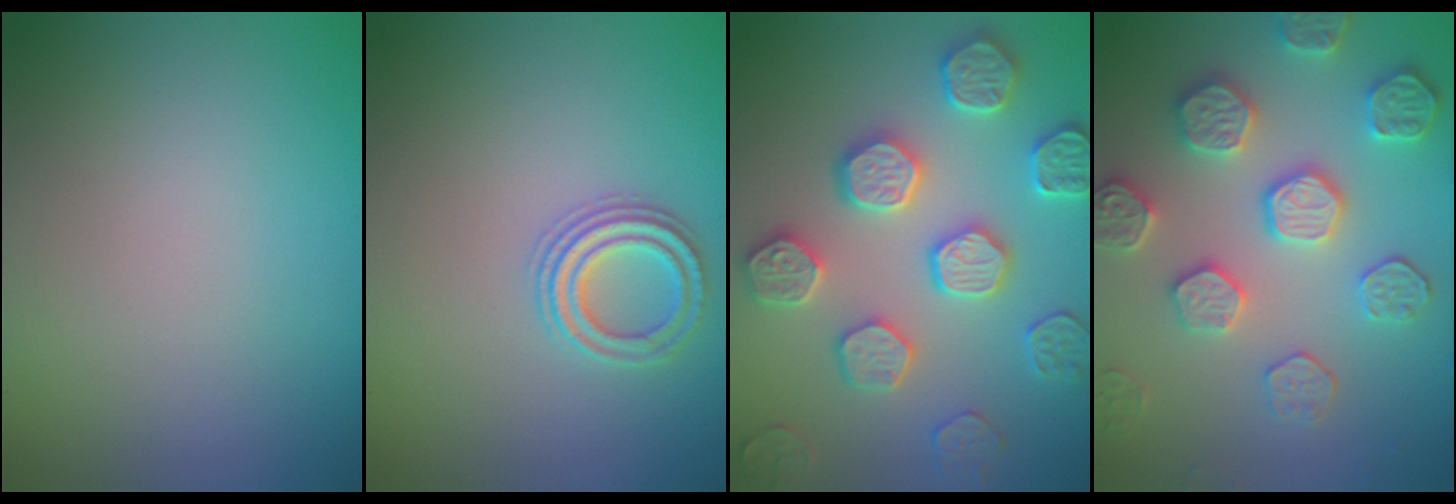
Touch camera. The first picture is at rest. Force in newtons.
{"total": 2.3, "press": 2.2, "slide": 0.6}
{"total": 5.0, "press": 5.0, "slide": 0.5}
{"total": 5.3, "press": 5.0, "slide": 1.8}